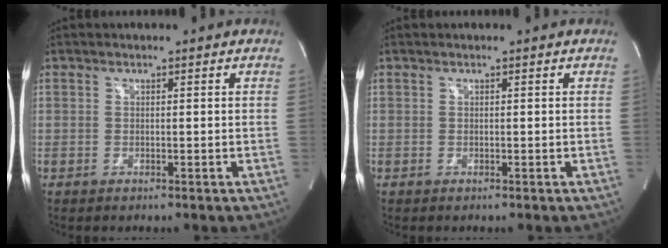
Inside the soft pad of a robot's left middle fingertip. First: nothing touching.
{"total": 0.0}